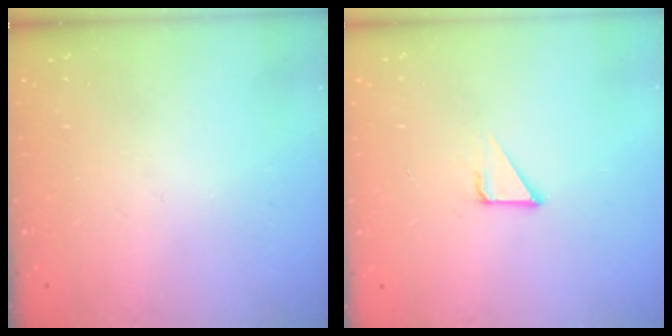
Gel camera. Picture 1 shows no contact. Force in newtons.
{"total": 3.2, "press": 3.2, "slide": 0.2}